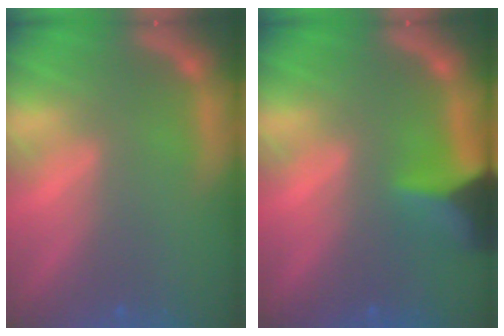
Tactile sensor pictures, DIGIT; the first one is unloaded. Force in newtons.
{"total": 5.4}